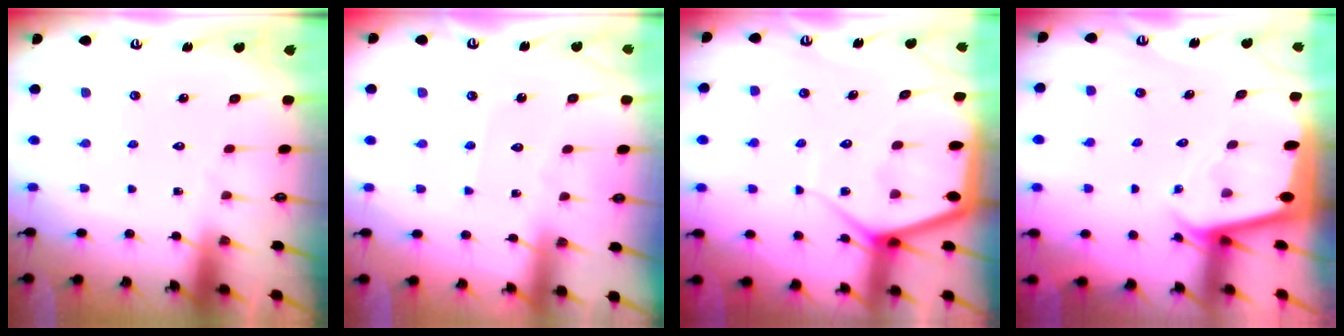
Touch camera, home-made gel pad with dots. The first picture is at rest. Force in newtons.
{"total": 3.3, "press": 3.3, "slide": 0.3}
{"total": 7.2, "press": 7.2, "slide": 0.6}
{"total": 2.0, "press": 2.0, "slide": 0.2}